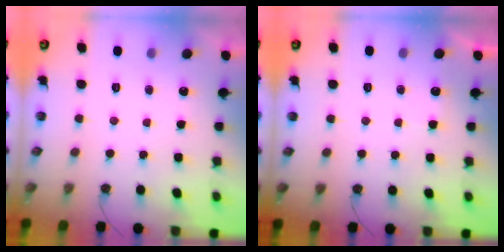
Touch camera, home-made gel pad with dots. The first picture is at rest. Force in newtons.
{"total": 2.2, "press": 2.2, "slide": 0.3}